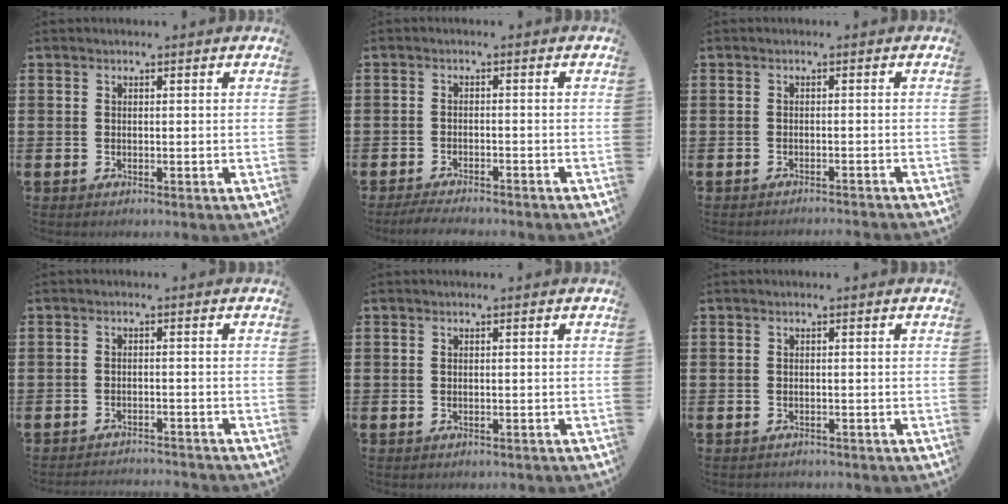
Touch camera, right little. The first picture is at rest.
{"total": 2.1, "force": [-2.0, 0.1, 0.6], "torque": [-0.010, 0.006, -0.039]}
{"total": 0.9, "force": [-0.9, -0.2, 0.0], "torque": [0.000, 0.000, -0.019]}
{"total": 1.9, "force": [-1.9, -0.2, -0.1], "torque": [-0.001, 0.004, -0.042]}
{"total": 0.0}
{"total": 0.5, "force": [-0.5, 0.1, 0.0], "torque": [-0.002, -0.002, -0.011]}